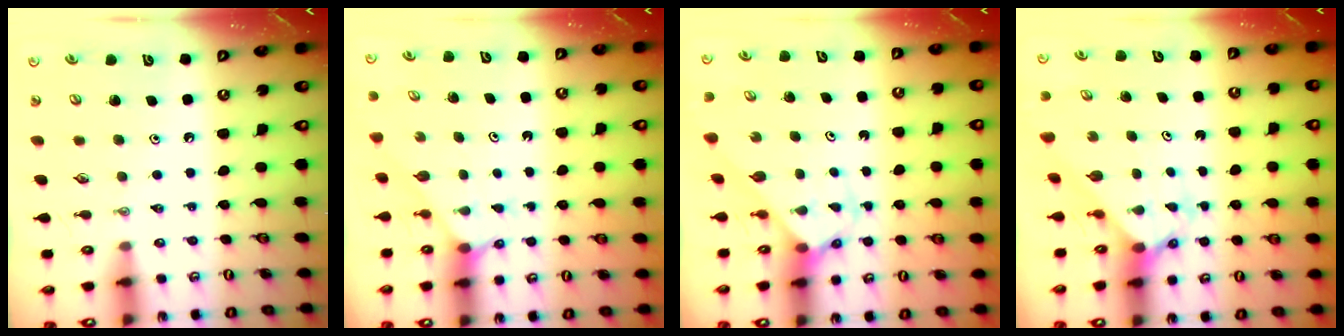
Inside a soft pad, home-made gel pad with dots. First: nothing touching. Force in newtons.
{"total": 2.9, "press": 2.9, "slide": 0.4}
{"total": 3.0, "press": 3.0, "slide": 0.2}
{"total": 1.8, "press": 1.8, "slide": 0.1}